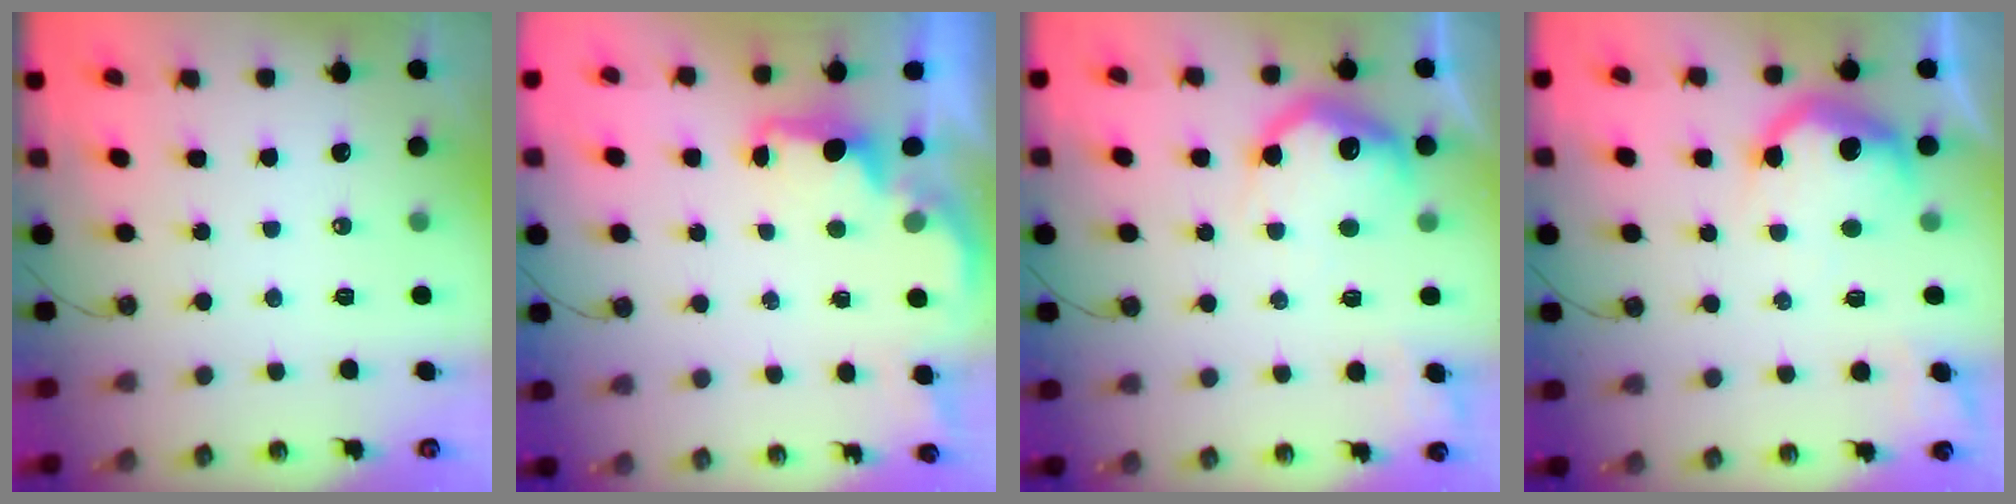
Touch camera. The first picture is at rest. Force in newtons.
{"total": 2.7, "press": 2.6, "slide": 0.6}
{"total": 15.8, "press": 15.7, "slide": 1.2}
{"total": 15.4, "press": 15.3, "slide": 1.1}